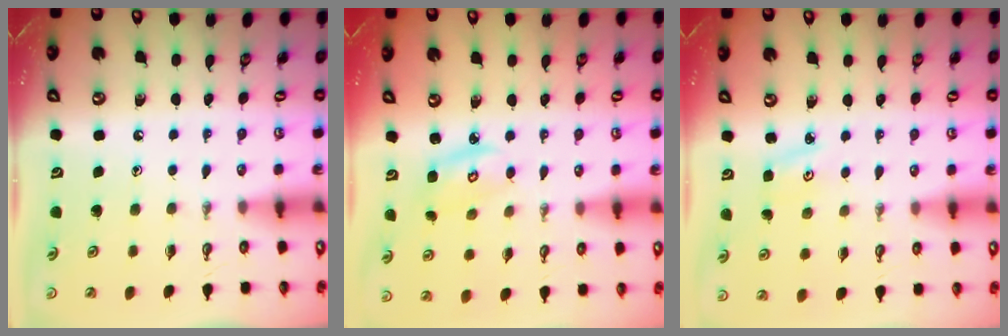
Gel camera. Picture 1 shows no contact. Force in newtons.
{"total": 3.9, "press": 3.8, "slide": 0.3}
{"total": 2.6, "press": 2.6, "slide": 0.4}